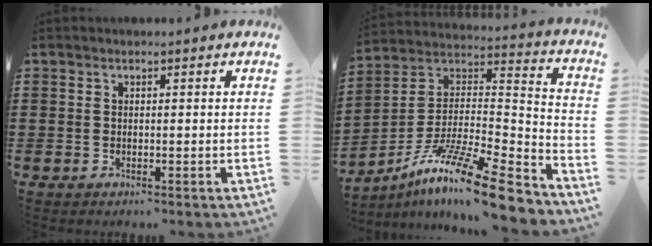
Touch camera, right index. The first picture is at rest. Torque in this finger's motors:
{"motor_torque": [1.08, 0.94, 0.38, 0.10]}